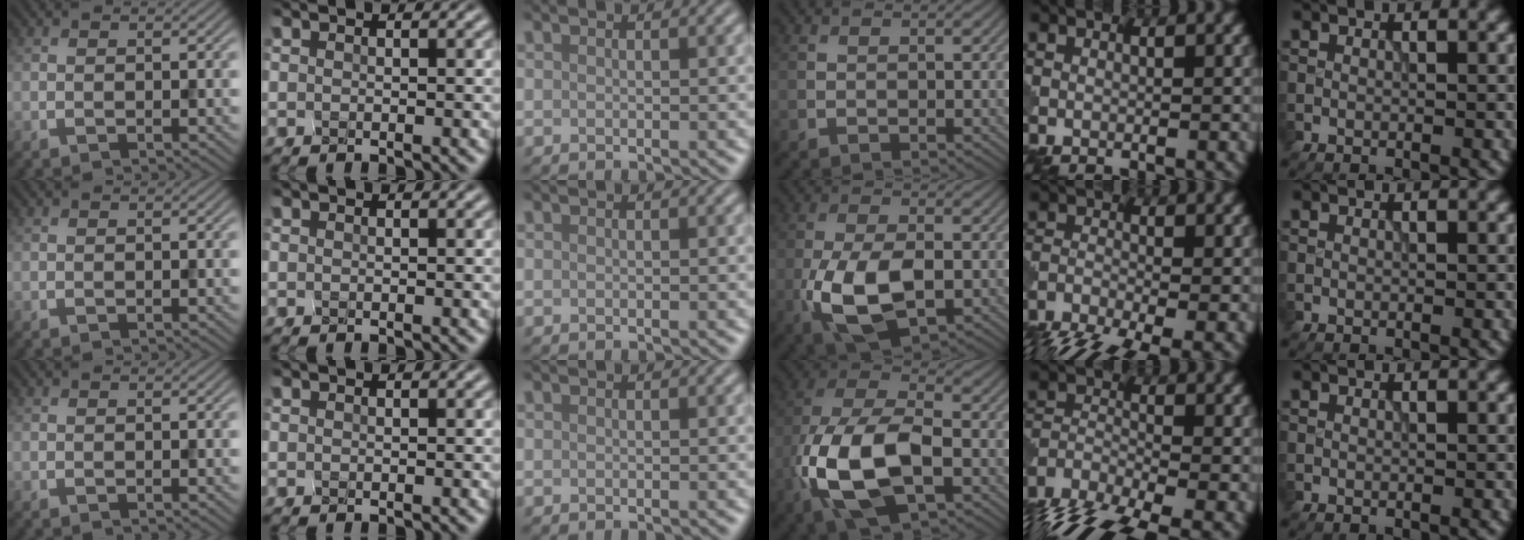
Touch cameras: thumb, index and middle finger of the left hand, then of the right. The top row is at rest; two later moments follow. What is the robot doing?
{"motion": "squeeze", "object": "clothespin"}